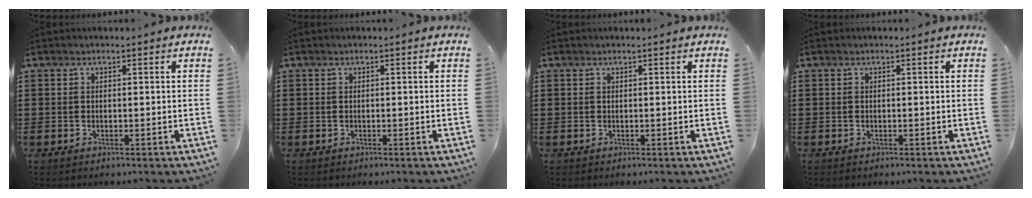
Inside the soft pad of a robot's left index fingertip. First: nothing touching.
{"total": 0.0}
{"total": 0.0}
{"total": 0.0}